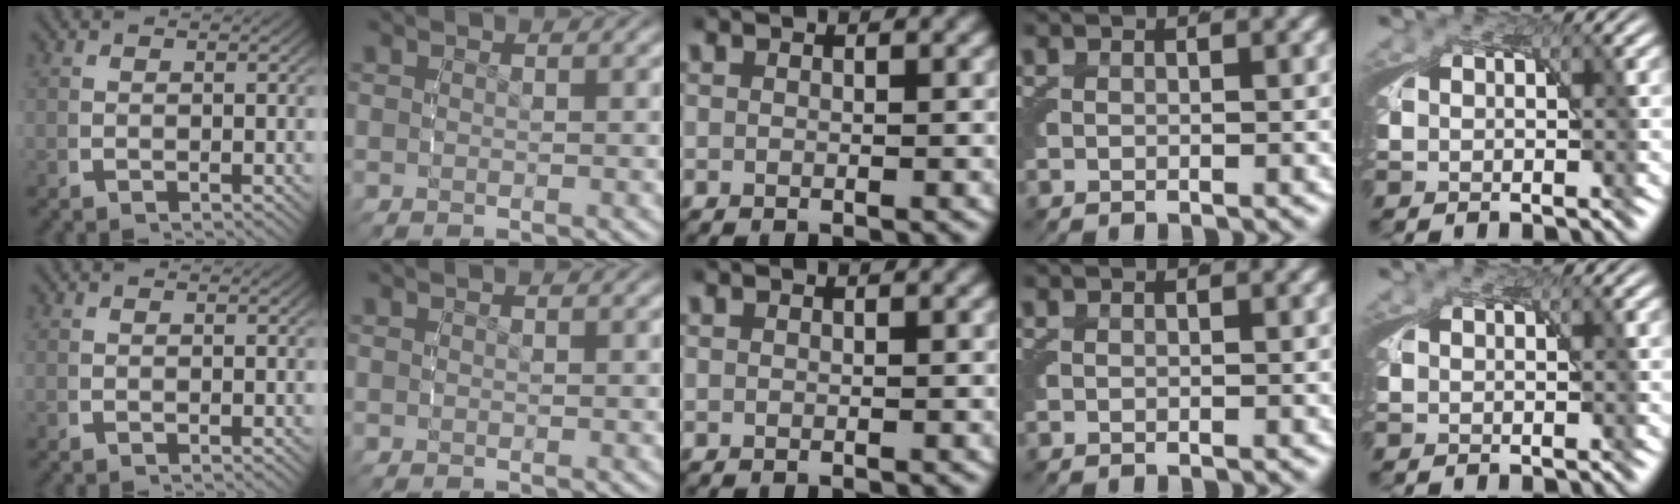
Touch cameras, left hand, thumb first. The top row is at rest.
{}